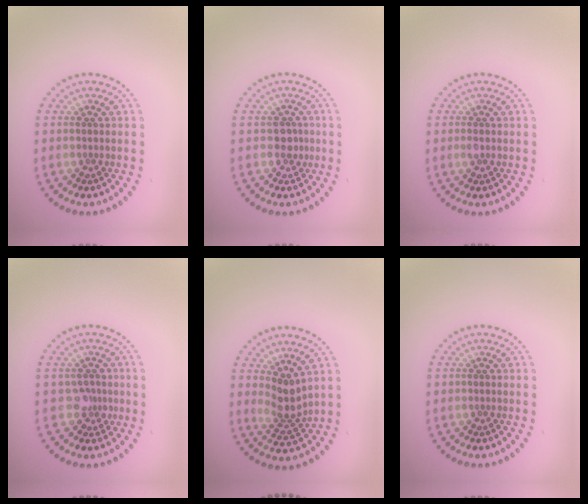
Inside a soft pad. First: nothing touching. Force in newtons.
{"total": 1.7, "press": 1.4, "slide": 1.0}
{"total": 0.5, "press": 0.5, "slide": 0.3}
{"total": 1.8, "press": 1.4, "slide": 1.1}
{"total": 2.7, "press": 2.0, "slide": 1.8}
{"total": 0.0}